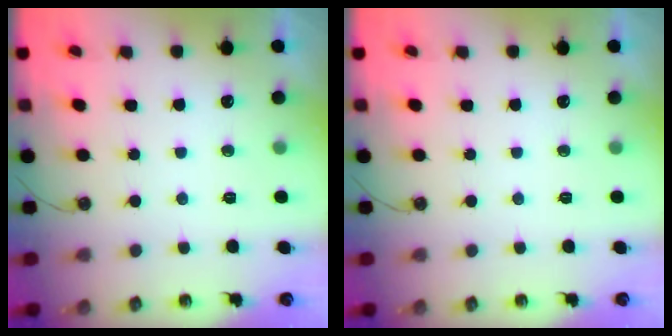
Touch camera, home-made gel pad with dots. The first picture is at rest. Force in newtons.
{"total": 0.0}